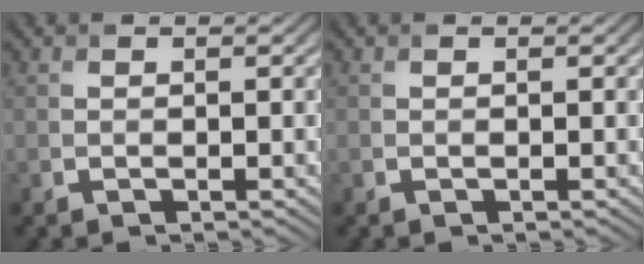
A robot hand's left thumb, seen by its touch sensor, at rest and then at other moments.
{"total": 0.0}